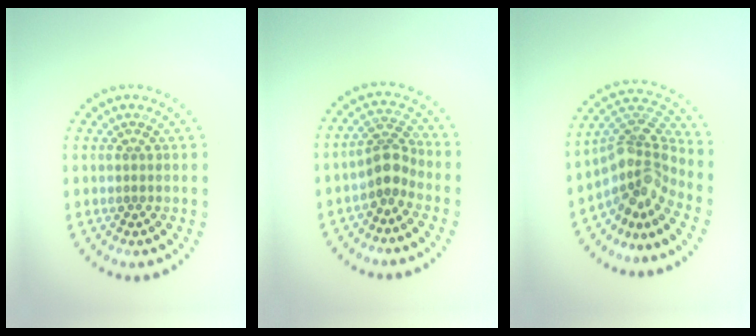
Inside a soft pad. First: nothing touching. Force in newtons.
{"total": 2.8, "press": 2.2, "slide": 1.8}
{"total": 4.5, "press": 3.0, "slide": 3.4}